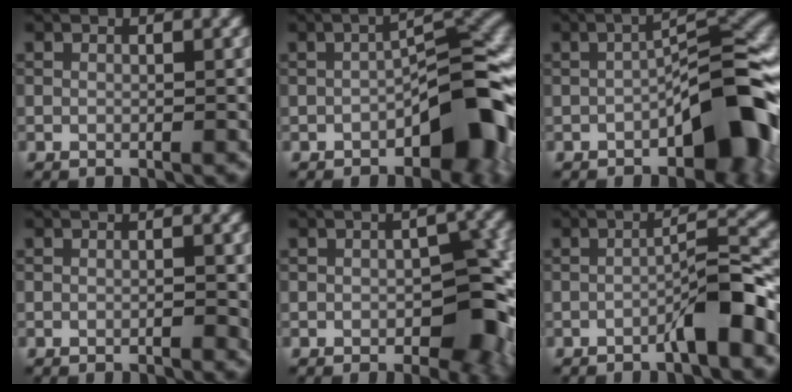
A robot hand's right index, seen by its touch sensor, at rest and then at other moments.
{"total": 7.8, "force": [-3.1, 3.1, 6.5], "torque": [-0.070, 0.024, -0.055]}
{"total": 8.8, "force": [-3.2, 2.9, 7.6], "torque": [-0.089, 0.026, -0.058]}
{"total": 1.1, "force": [-0.4, 0.3, 1.0], "torque": [-0.014, 0.001, -0.004]}
{"total": 6.2, "force": [-1.1, 3.1, 5.3], "torque": [-0.060, 0.001, -0.015]}
{"total": 4.3, "force": [-2.1, 0.5, 3.7], "torque": [-0.057, 0.018, -0.039]}